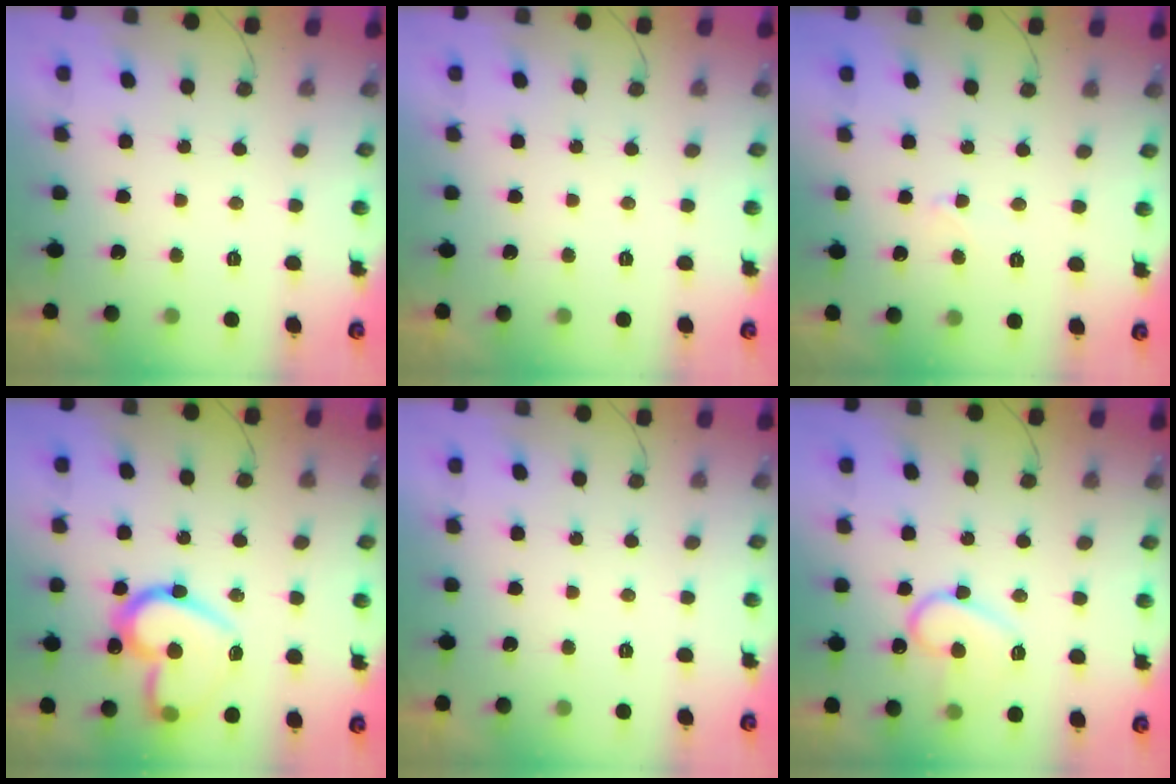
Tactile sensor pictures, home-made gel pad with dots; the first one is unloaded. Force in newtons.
{"total": 0.0}
{"total": 2.0, "press": 2.0, "slide": 0.2}
{"total": 19.2, "press": 19.1, "slide": 2.7}
{"total": 0.0}
{"total": 12.9, "press": 12.8, "slide": 1.4}